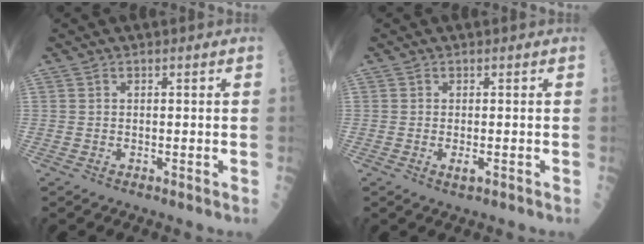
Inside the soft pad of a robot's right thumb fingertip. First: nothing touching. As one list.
[{"total": 1.5, "force": [-0.5, 0.4, 1.3], "torque": [-0.022, -0.003, -0.009]}]